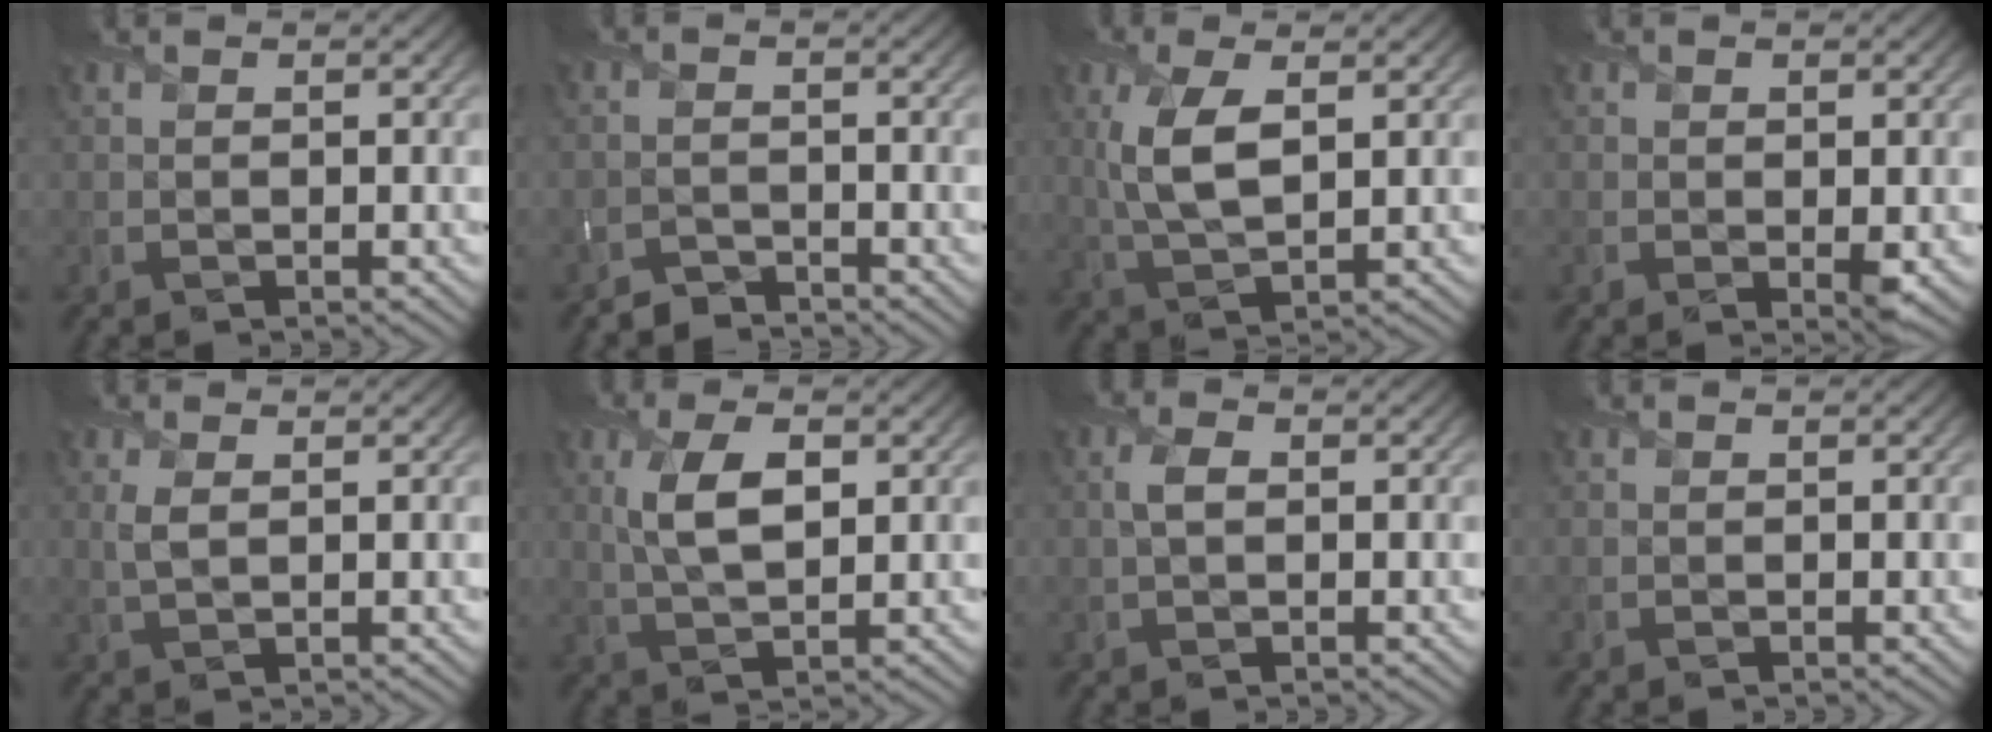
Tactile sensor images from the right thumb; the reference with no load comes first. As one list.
[{"total": 2.0, "force": [-2.0, 0.2, 0.0], "torque": [0.005, 0.001, -0.045]}, {"total": 6.8, "force": [1.5, 3.0, 5.9], "torque": [-0.141, 0.001, 0.034]}, {"total": 1.8, "force": [-0.1, 1.1, 1.5], "torque": [-0.026, -0.009, 0.003]}, {"total": 2.0, "force": [0.6, 0.8, 1.7], "torque": [-0.044, -0.001, 0.015]}, {"total": 6.0, "force": [1.4, 2.6, 5.2], "torque": [-0.115, 0.002, 0.032]}, {"total": 2.1, "force": [0.2, 1.2, 1.7], "torque": [-0.042, 0.004, 0.002]}, {"total": 0.0}]